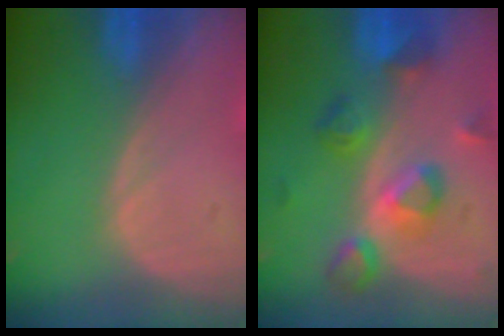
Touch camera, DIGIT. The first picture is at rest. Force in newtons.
{"total": 7.5, "press": 7.5, "slide": 0.9}